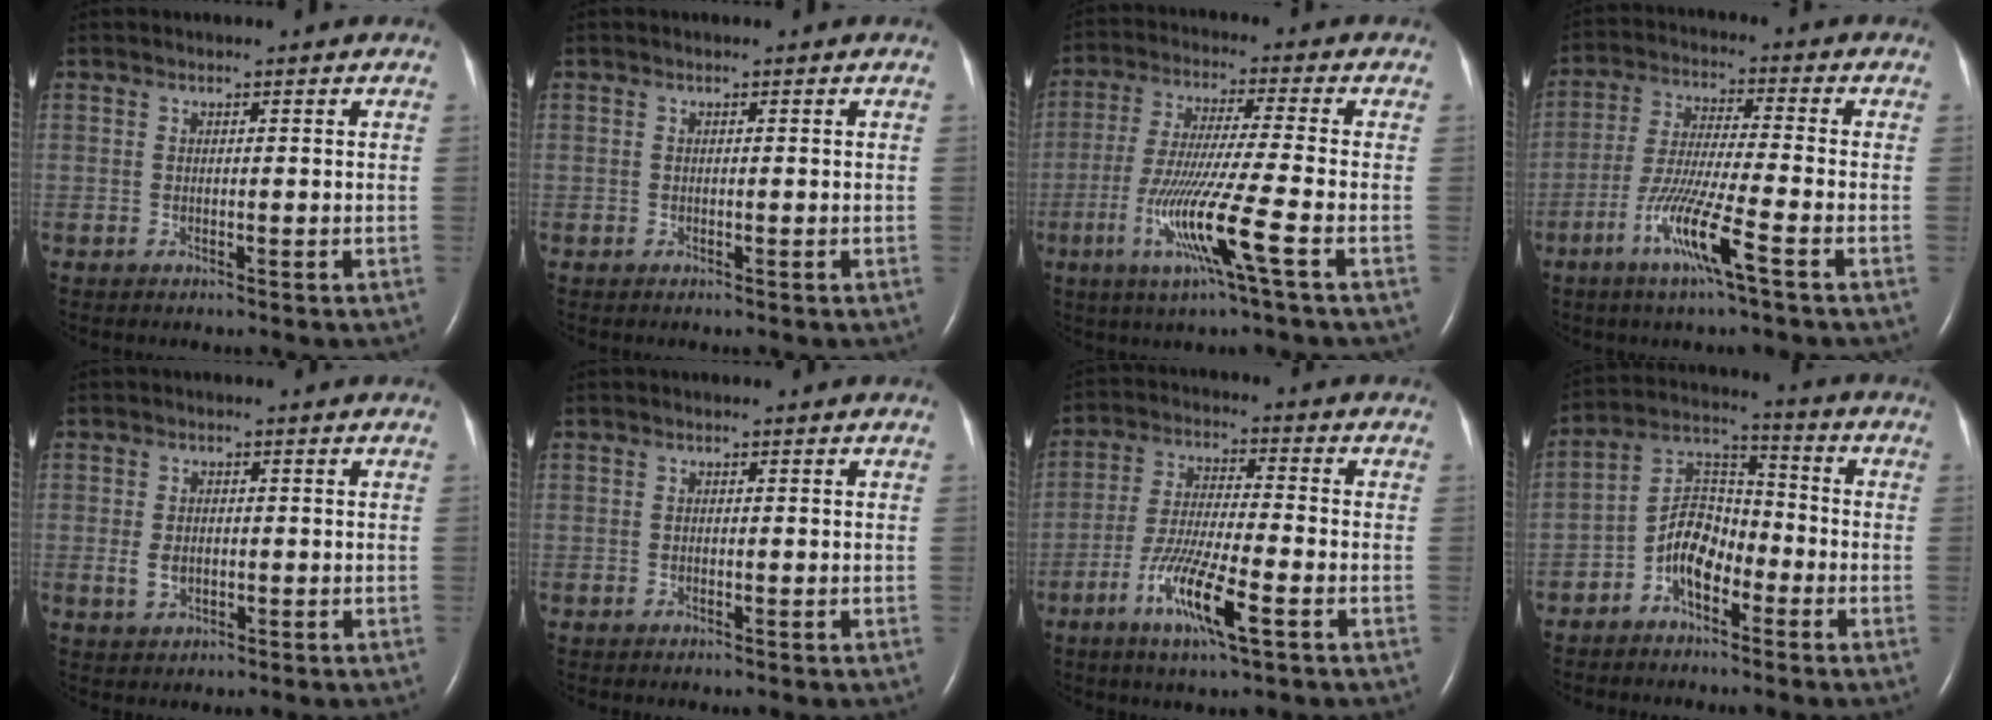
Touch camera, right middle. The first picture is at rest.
{"total": 0.0}
{"total": 11.1, "force": [-4.4, -1.4, 10.1], "torque": [-0.204, -0.026, -0.085]}
{"total": 9.6, "force": [-4.9, -0.4, 8.3], "torque": [-0.169, -0.015, -0.096]}
{"total": 3.0, "force": [-0.4, 2.1, 2.1], "torque": [-0.045, -0.001, -0.003]}
{"total": 0.0}
{"total": 10.4, "force": [-4.9, 1.0, 9.2], "torque": [-0.183, -0.016, -0.090]}
{"total": 7.7, "force": [-3.7, 4.2, 5.2], "torque": [-0.105, 0.028, -0.073]}